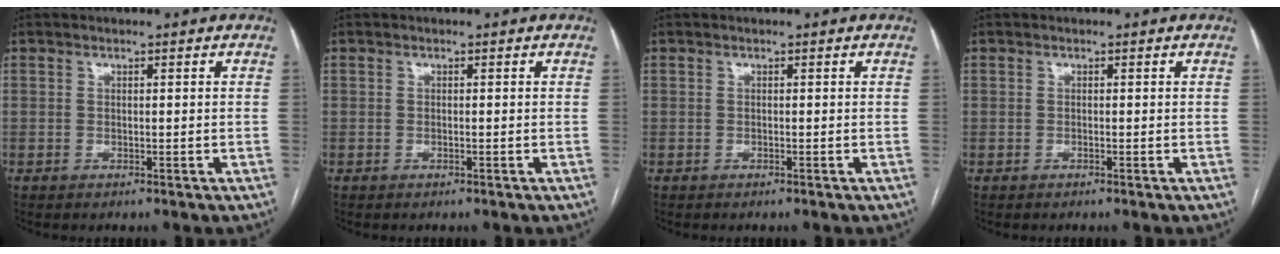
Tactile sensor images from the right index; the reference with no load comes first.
{"total": 0.0}
{"total": 0.0}
{"total": 0.0}